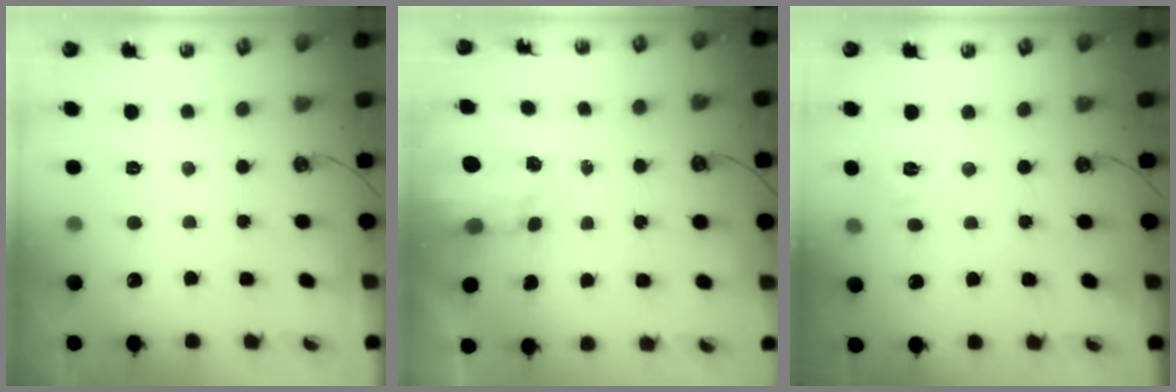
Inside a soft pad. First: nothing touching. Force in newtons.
{"total": 3.3, "press": 3.3, "slide": 0.4}
{"total": 5.5, "press": 5.4, "slide": 0.6}